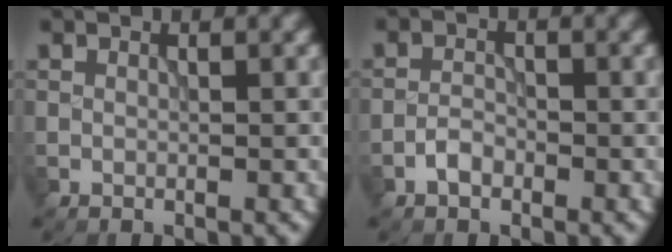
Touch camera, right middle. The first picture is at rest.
{"total": 1.6, "force": [-1.0, 0.9, 0.9], "torque": [-0.016, 0.004, -0.022]}